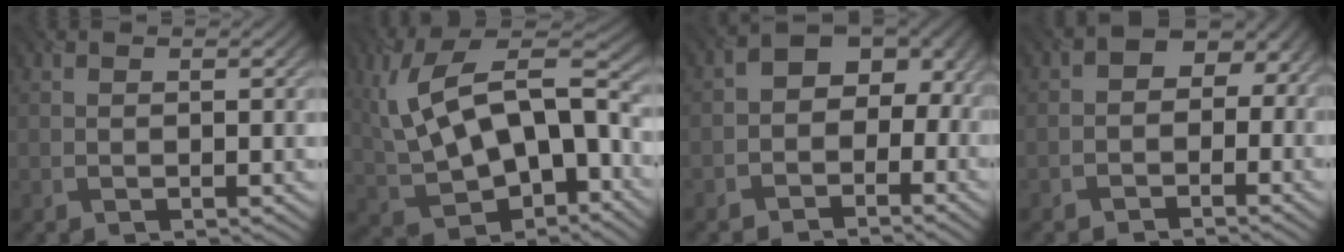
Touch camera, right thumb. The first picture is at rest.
{"total": 15.2, "force": [1.4, 8.1, 12.7], "torque": [-0.256, 0.003, 0.024]}
{"total": 7.0, "force": [-1.5, 5.0, 4.6], "torque": [-0.055, 0.005, -0.039]}
{"total": 3.5, "force": [-1.0, 2.7, 2.1], "torque": [-0.015, 0.003, -0.025]}